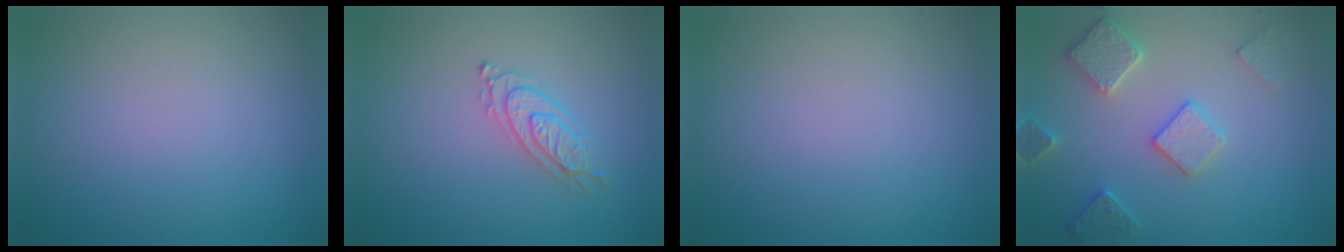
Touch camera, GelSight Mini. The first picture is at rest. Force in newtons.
{"total": 2.1, "press": 2.1, "slide": 0.4}
{"total": 0.0}
{"total": 3.5, "press": 3.4, "slide": 0.9}